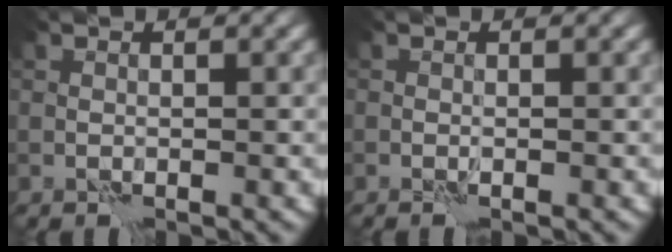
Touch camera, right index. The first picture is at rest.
{"total": 0.0}